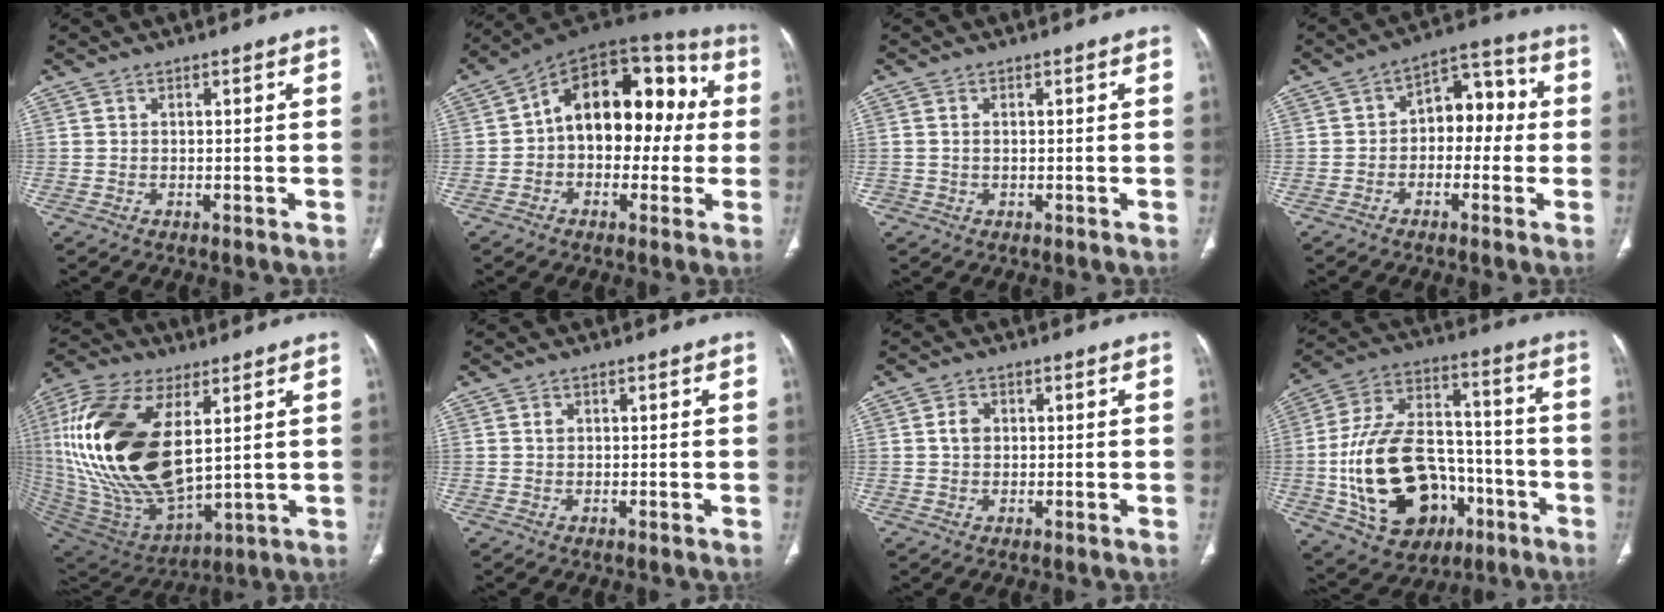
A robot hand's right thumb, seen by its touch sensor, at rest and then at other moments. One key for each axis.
{"total": 18.5, "fx": 0.8, "fy": 11.9, "fz": 14.1, "tx": -0.159, "ty": 0.057, "tz": 0.000}
{"total": 0.8, "fx": -0.1, "fy": 0.7, "fz": 0.5, "tx": -0.007, "ty": 0.001, "tz": -0.001}
{"total": 9.3, "fx": -0.5, "fy": 6.3, "fz": 6.8, "tx": -0.055, "ty": 0.041, "tz": -0.023}
{"total": 29.1, "fx": 6.1, "fy": 14.8, "fz": 24.4, "tx": -0.516, "ty": -0.025, "tz": 0.124}
{"total": 0.8, "fx": 0.2, "fy": 0.6, "fz": 0.4, "tx": -0.008, "ty": 0.002, "tz": 0.004}
{"total": 2.7, "fx": 0.4, "fy": 2.1, "fz": 1.6, "tx": -0.023, "ty": 0.005, "tz": 0.006}
{"total": 26.2, "fx": -7.1, "fy": 17.5, "fz": 18.1, "tx": -0.313, "ty": 0.044, "tz": -0.093}